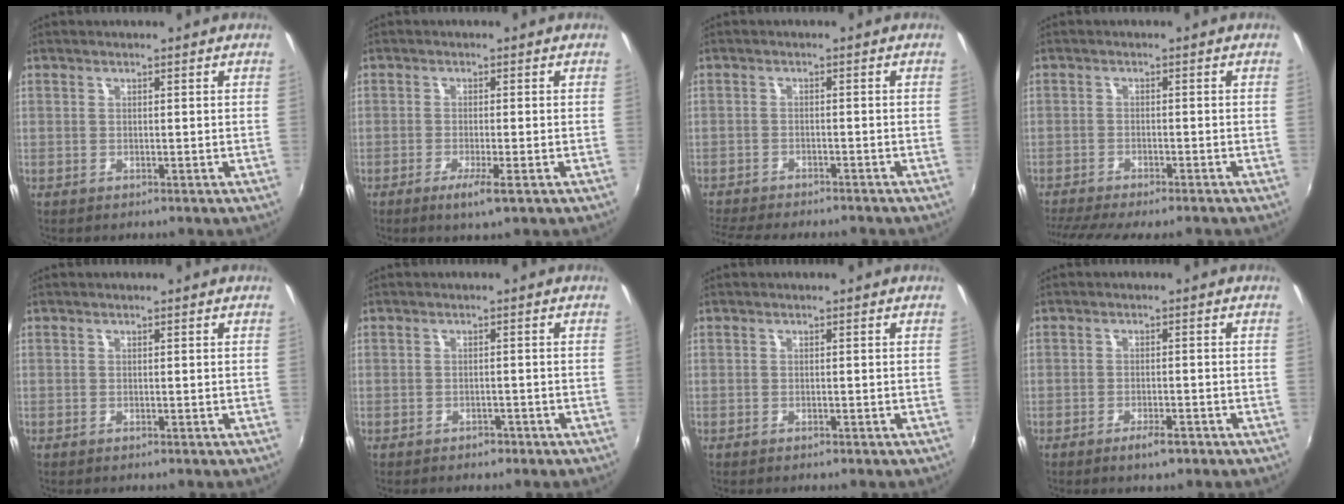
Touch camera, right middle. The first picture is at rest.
{"total": 4.0, "force": [-2.1, 0.3, 3.4], "torque": [-0.072, -0.011, -0.037]}
{"total": 10.6, "force": [-9.4, 2.1, 4.3], "torque": [-0.105, -0.025, -0.146]}
{"total": 9.2, "force": [-8.0, 1.1, 4.4], "torque": [-0.106, -0.033, -0.128]}
{"total": 0.0}
{"total": 2.6, "force": [-2.0, 1.4, 0.9], "torque": [-0.020, -0.007, -0.025]}
{"total": 0.9, "force": [-0.6, 0.4, 0.4], "torque": [-0.008, -0.002, -0.010]}
{"total": 3.5, "force": [-2.3, 1.0, 2.4], "torque": [-0.050, -0.005, -0.037]}